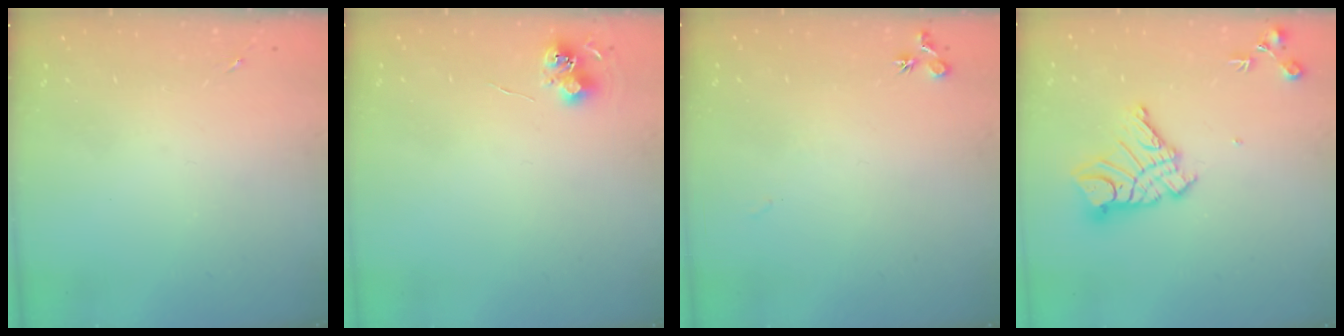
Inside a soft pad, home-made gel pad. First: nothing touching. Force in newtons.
{"total": 6.2, "press": 6.2, "slide": 0.5}
{"total": 6.6, "press": 6.6, "slide": 0.6}
{"total": 14.2, "press": 14.2, "slide": 1.3}